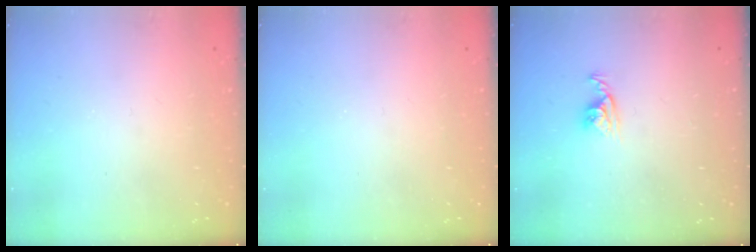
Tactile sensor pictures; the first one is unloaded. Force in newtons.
{"total": 0.0}
{"total": 4.8, "press": 4.8, "slide": 0.2}